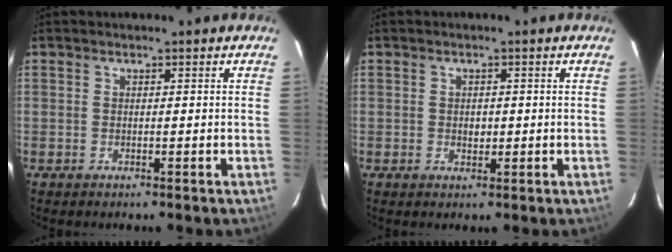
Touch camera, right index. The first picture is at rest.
{"total": 1.6, "force": [-0.1, 1.3, 0.9], "torque": [-0.015, 0.002, -0.001]}